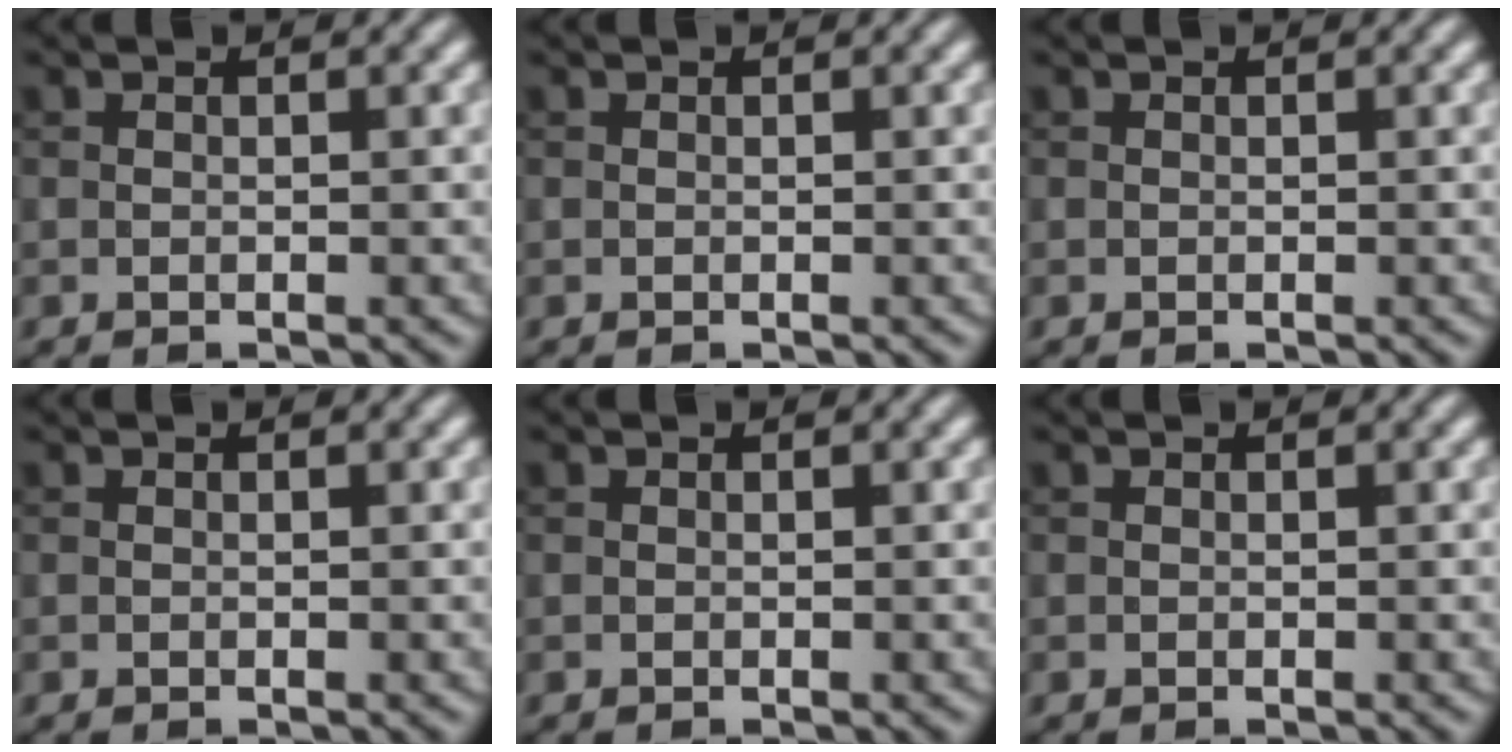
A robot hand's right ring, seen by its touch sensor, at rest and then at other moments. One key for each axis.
{"total": 0.0}
{"total": 0.0}
{"total": 0.0}
{"total": 0.0}
{"total": 0.0}